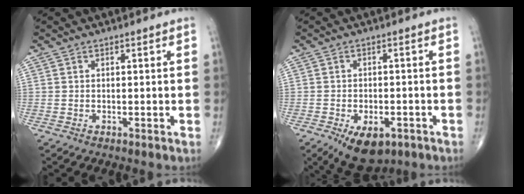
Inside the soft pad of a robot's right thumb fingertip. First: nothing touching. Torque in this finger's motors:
{"motor_torque": [0.71, 0.31, 0.02, -0.29, 0.04]}